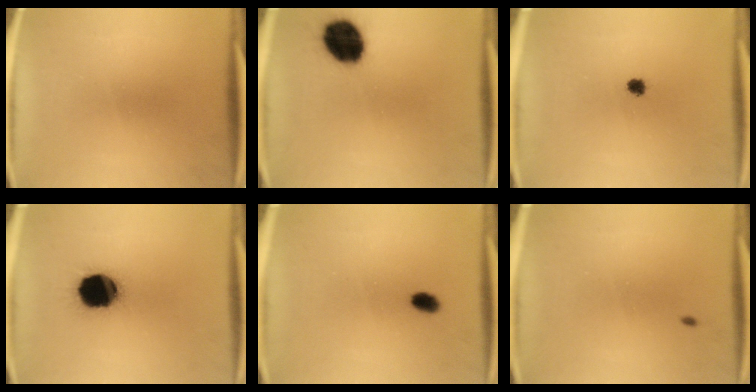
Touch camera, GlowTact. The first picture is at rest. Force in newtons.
{"total": 13.9}
{"total": 2.1}
{"total": 16.7}
{"total": 2.5}
{"total": 0.7}